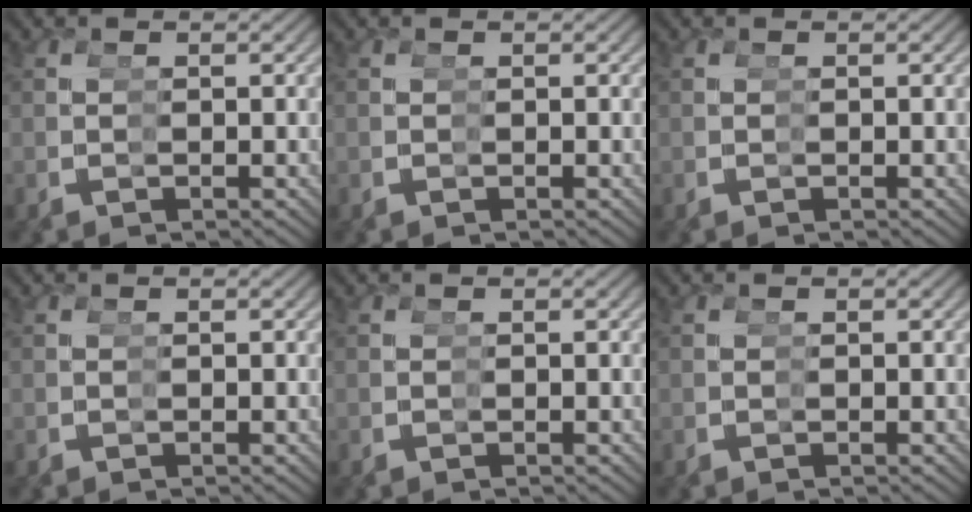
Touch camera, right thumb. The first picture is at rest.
{"total": 0.0}
{"total": 0.0}
{"total": 0.0}
{"total": 0.0}
{"total": 0.0}